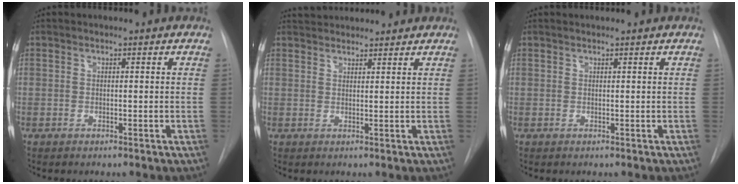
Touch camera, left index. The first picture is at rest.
{"total": 2.7, "force": [2.6, 0.4, 0.4], "torque": [-0.007, 0.027, 0.034]}
{"total": 1.2, "force": [1.1, -0.1, 0.3], "torque": [-0.004, 0.016, 0.023]}